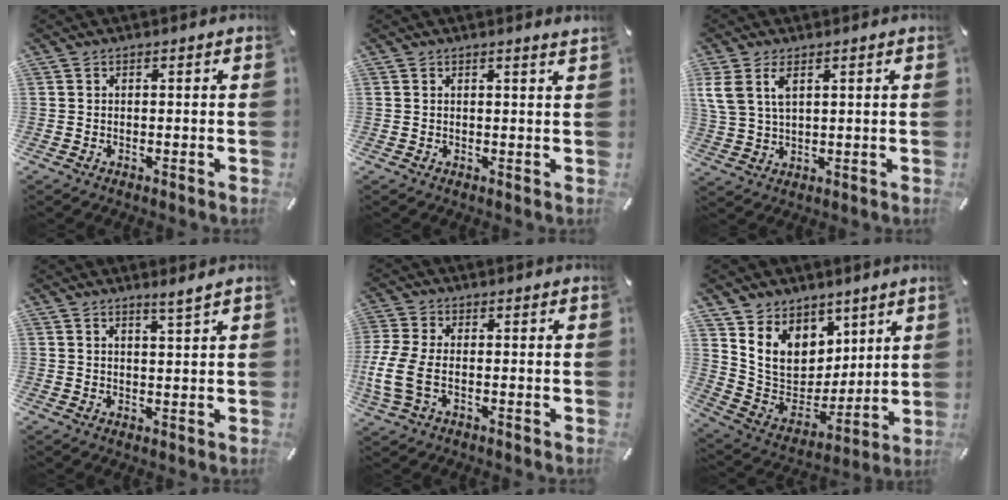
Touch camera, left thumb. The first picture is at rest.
{"total": 1.2, "force": [0.9, -0.1, 0.7], "torque": [-0.012, -0.002, 0.017]}
{"total": 5.9, "force": [2.9, 3.0, 4.1], "torque": [-0.102, -0.002, 0.050]}
{"total": 2.6, "force": [2.3, -0.3, 1.2], "torque": [-0.026, -0.012, 0.041]}
{"total": 8.3, "force": [-1.6, 4.4, 6.8], "torque": [-0.149, -0.005, -0.025]}
{"total": 13.3, "force": [6.4, 10.8, 4.2], "torque": [-0.092, -0.055, 0.133]}